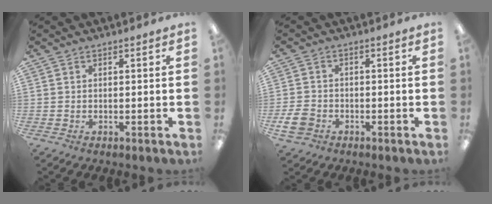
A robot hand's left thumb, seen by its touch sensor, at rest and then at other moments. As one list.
[{"total": 4.8, "force": [-2.4, 3.4, 2.3], "torque": [-0.054, 0.007, -0.045]}]